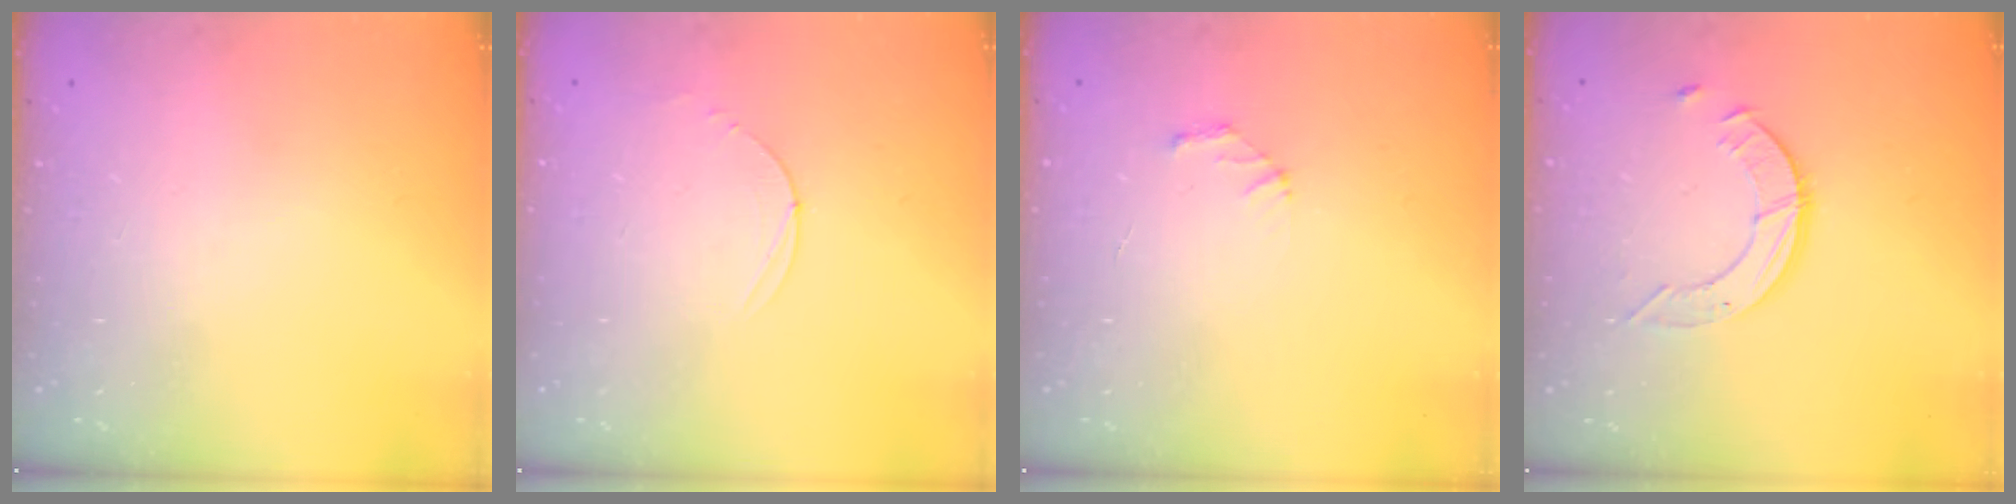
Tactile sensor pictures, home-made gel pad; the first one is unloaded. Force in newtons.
{"total": 2.8, "press": 2.8, "slide": 0.3}
{"total": 2.1, "press": 2.1, "slide": 0.2}
{"total": 3.6, "press": 3.5, "slide": 0.3}